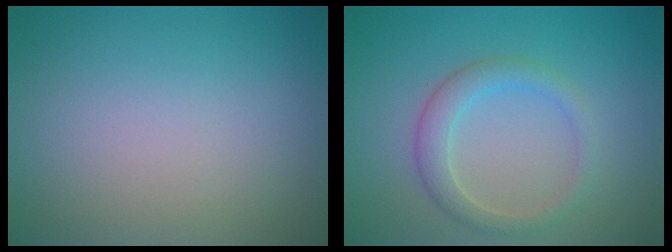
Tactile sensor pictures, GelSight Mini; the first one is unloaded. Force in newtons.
{"total": 2.7, "press": 2.7, "slide": 0.1}